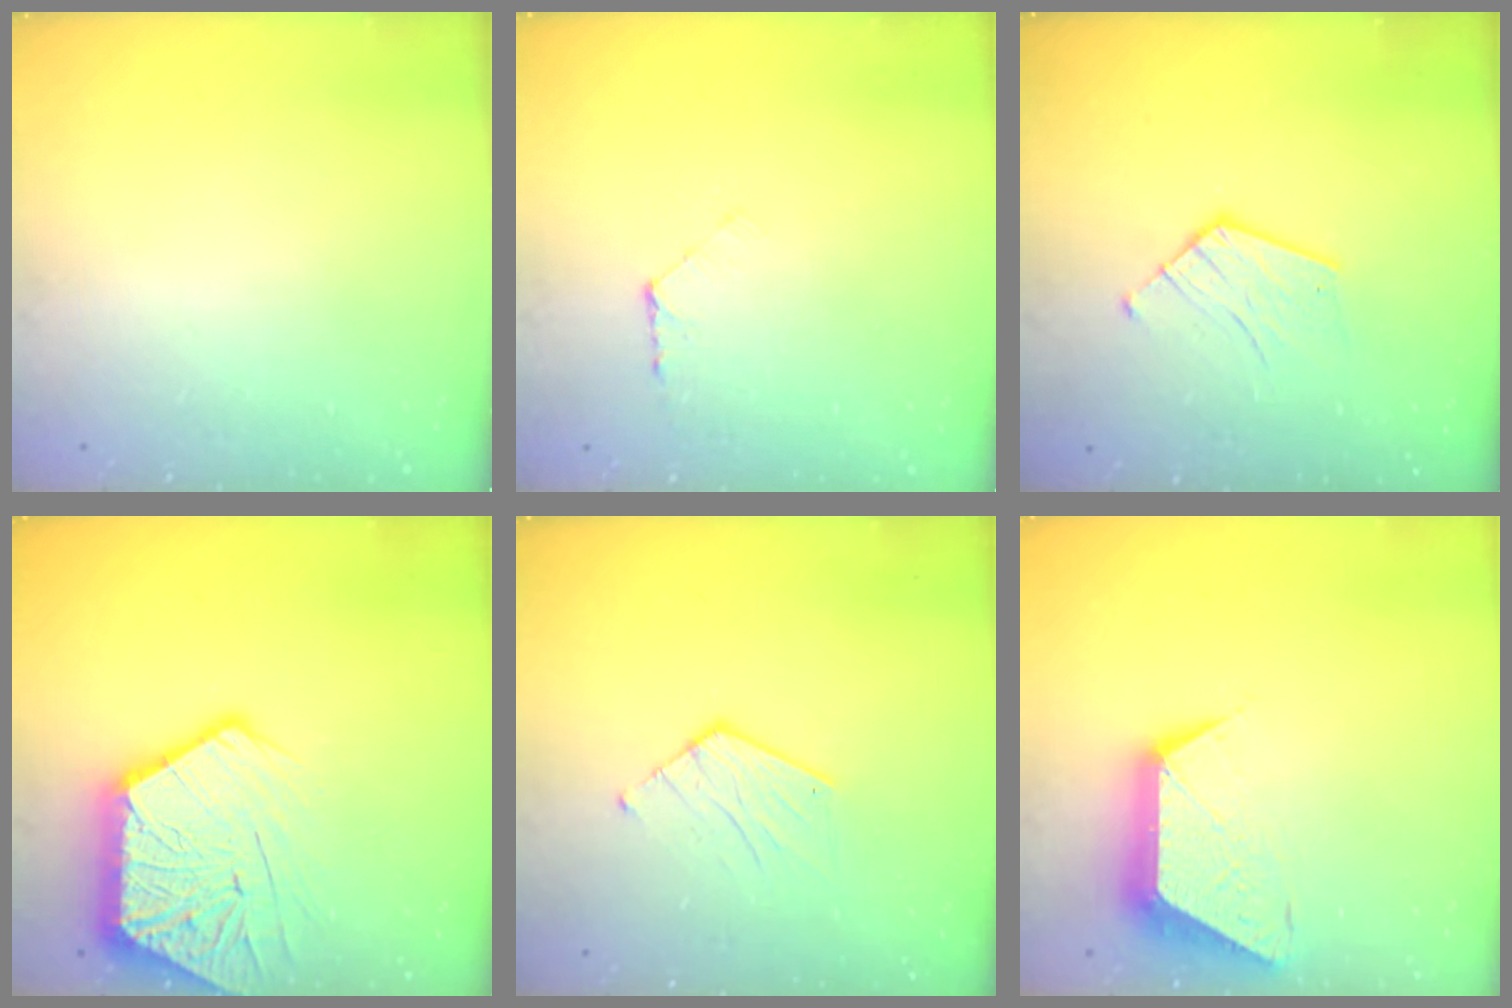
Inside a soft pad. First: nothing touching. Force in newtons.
{"total": 5.8, "press": 5.7, "slide": 0.6}
{"total": 7.7, "press": 7.7, "slide": 0.2}
{"total": 17.9, "press": 17.9, "slide": 1.5}
{"total": 7.6, "press": 7.5, "slide": 0.4}
{"total": 11.3, "press": 11.3, "slide": 0.7}